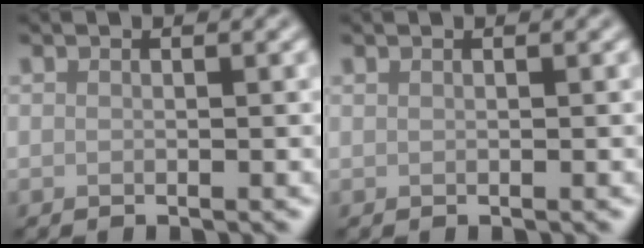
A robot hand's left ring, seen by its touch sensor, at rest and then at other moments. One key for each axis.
{"total": 0.0}